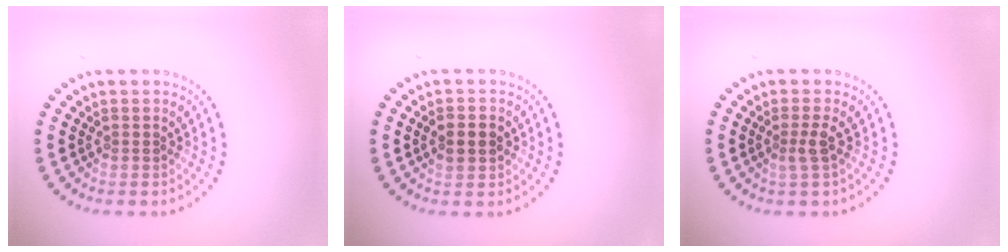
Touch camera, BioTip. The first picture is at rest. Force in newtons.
{"total": 2.7, "press": 2.7, "slide": 0.1}
{"total": 1.4, "press": 1.0, "slide": 1.0}